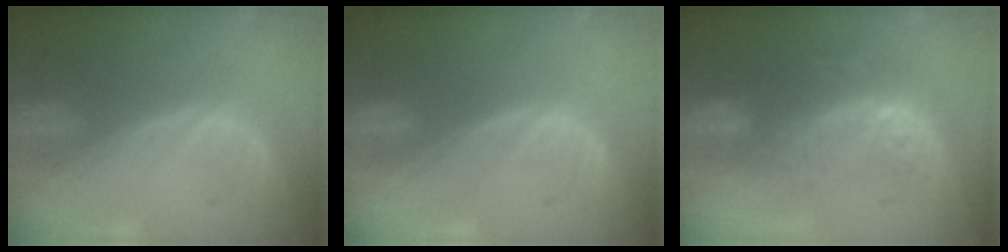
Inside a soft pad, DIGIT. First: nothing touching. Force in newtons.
{"total": 0.0}
{"total": 9.9, "press": 8.3, "slide": 5.3}